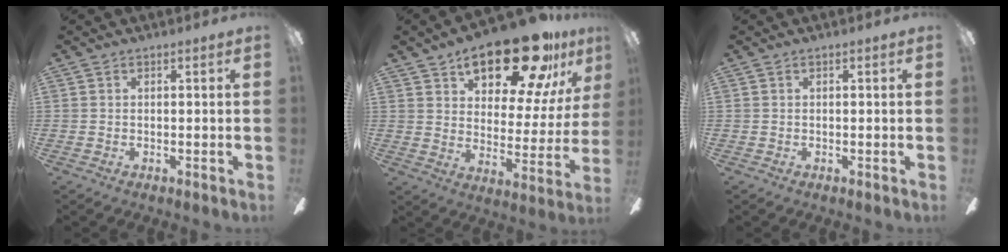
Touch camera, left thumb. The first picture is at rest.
{"total": 21.2, "force": [14.6, 8.3, 12.9], "torque": [-0.189, -0.086, 0.242]}
{"total": 0.0}